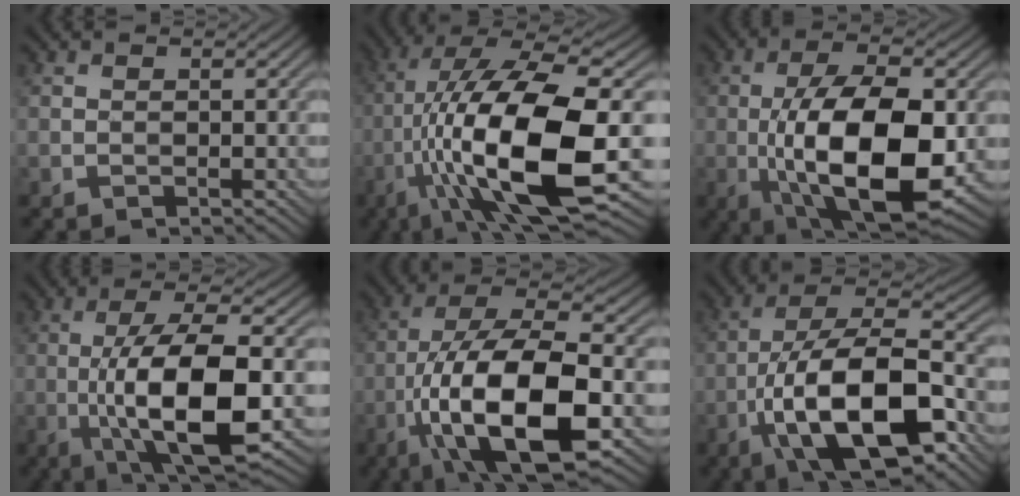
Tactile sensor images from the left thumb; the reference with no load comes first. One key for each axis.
{"total": 18.2, "fx": -4.5, "fy": 6.4, "fz": 16.5, "tx": -0.330, "ty": -0.004, "tz": -0.067}
{"total": 15.0, "fx": -2.8, "fy": 6.4, "fz": 13.3, "tx": -0.231, "ty": -0.003, "tz": -0.052}
{"total": 13.1, "fx": -2.6, "fy": 4.2, "fz": 12.2, "tx": -0.220, "ty": -0.003, "tz": -0.047}
{"total": 17.3, "fx": -5.9, "fy": 7.1, "fz": 14.7, "tx": -0.284, "ty": -0.007, "tz": -0.101}
{"total": 15.9, "fx": -6.1, "fy": 6.5, "fz": 13.2, "tx": -0.238, "ty": -0.001, "tz": -0.114}